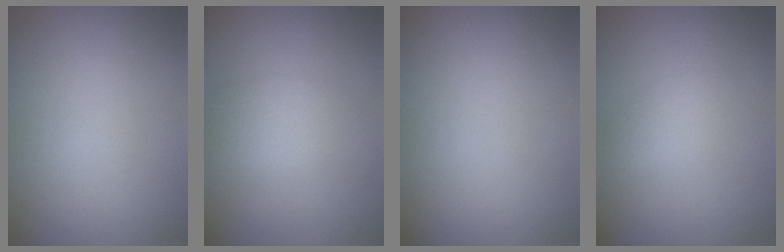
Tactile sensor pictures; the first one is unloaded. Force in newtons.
{"total": 2.4, "press": 2.4, "slide": 0.1}
{"total": 0.0}
{"total": 1.2, "press": 1.2, "slide": 0.1}